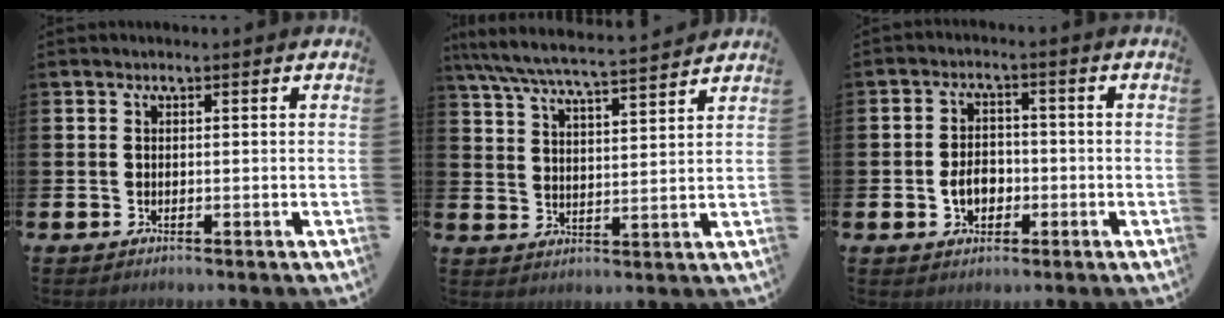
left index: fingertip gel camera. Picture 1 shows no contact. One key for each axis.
{"total": 6.6, "fx": 6.2, "fy": 0.4, "fz": 2.2, "tx": -0.067, "ty": -0.042, "tz": 0.107}
{"total": 4.0, "fx": -1.1, "fy": 2.9, "fz": 2.5, "tx": -0.032, "ty": -0.002, "tz": -0.027}